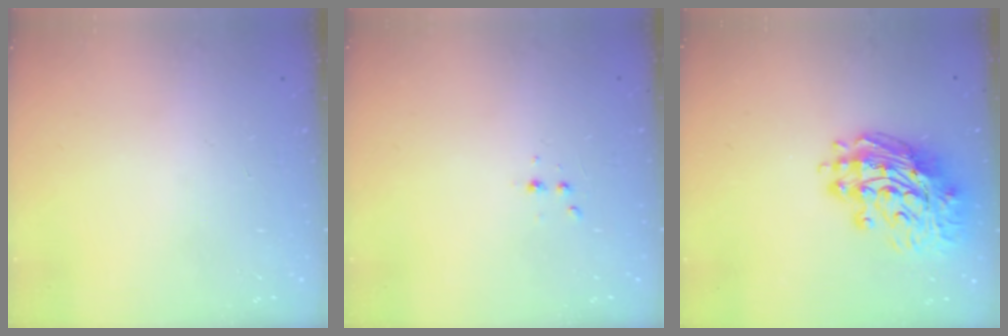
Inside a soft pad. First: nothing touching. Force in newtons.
{"total": 2.9, "press": 2.7, "slide": 1.0}
{"total": 15.0, "press": 14.9, "slide": 1.6}